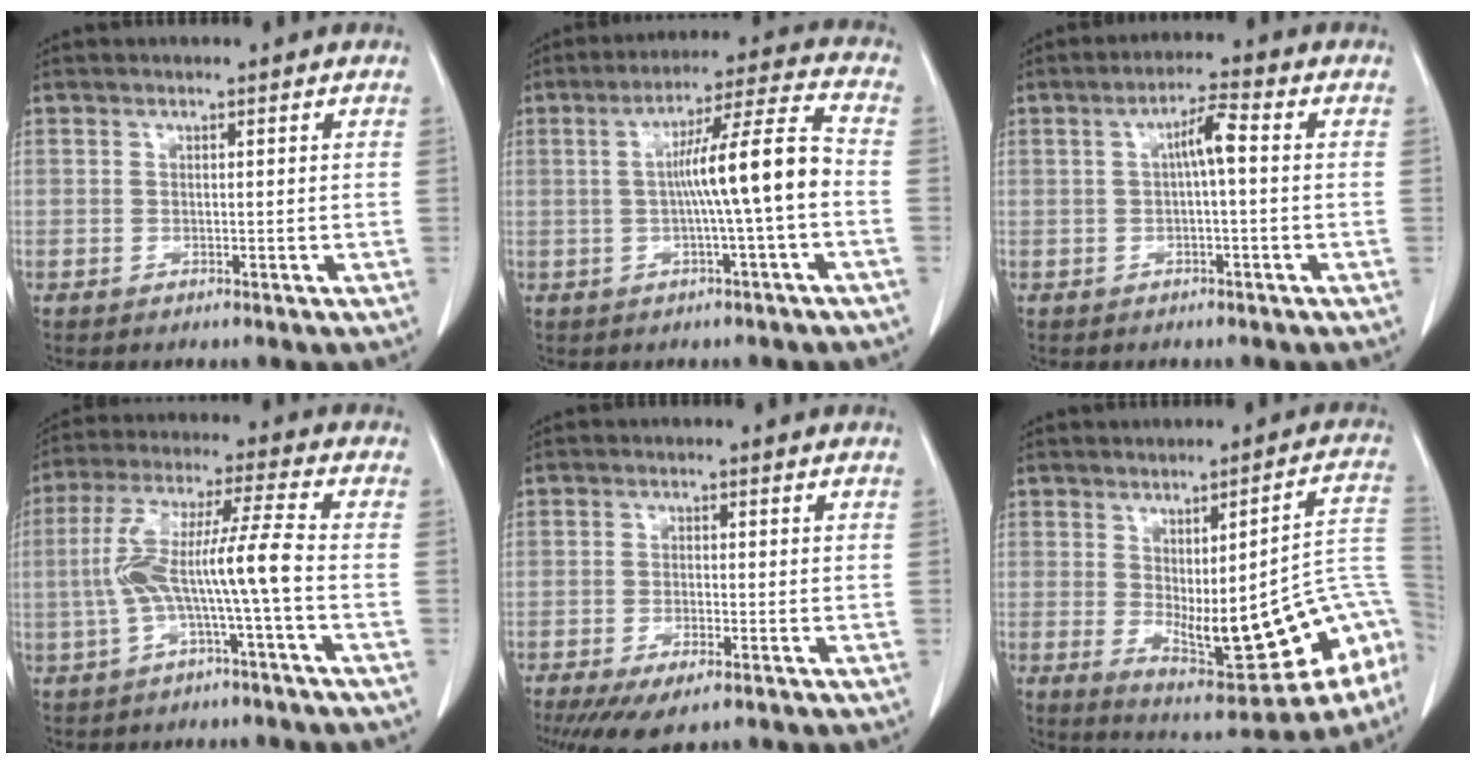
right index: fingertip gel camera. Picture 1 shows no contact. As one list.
[{"total": 10.1, "force": [-1.0, -0.7, 10.0], "torque": [-0.164, 0.020, -0.018]}, {"total": 4.1, "force": [0.3, 0.4, 4.0], "torque": [-0.069, 0.012, 0.004]}, {"total": 9.3, "force": [-2.0, -0.7, 9.0], "torque": [-0.182, 0.032, -0.035]}, {"total": 7.4, "force": [-4.8, 1.7, 5.4], "torque": [-0.090, -0.017, -0.079]}, {"total": 19.4, "force": [-5.0, 4.8, 18.1], "torque": [-0.168, 0.013, -0.047]}]